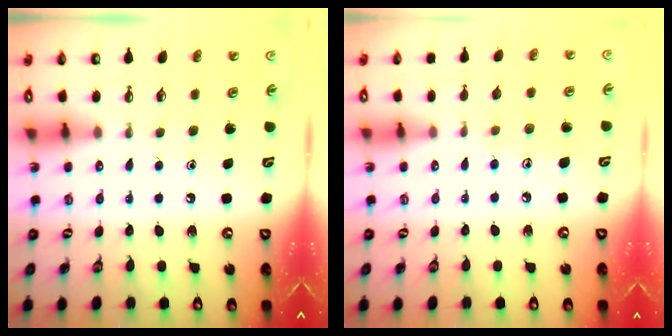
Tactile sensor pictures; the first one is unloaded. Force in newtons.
{"total": 6.6, "press": 6.5, "slide": 0.7}